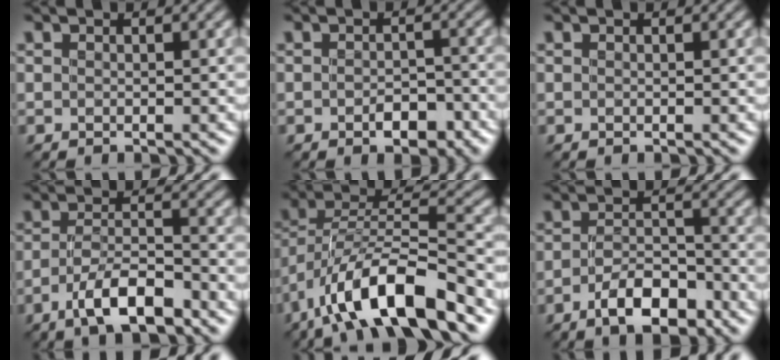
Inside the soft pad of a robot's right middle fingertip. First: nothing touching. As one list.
[{"total": 2.6, "force": [-1.3, 1.3, 1.7], "torque": [-0.026, 0.002, -0.020]}, {"total": 0.0}, {"total": 5.7, "force": [-3.6, 1.7, 4.1], "torque": [-0.076, 0.005, -0.067]}, {"total": 11.0, "force": [-6.8, 3.4, 7.9], "torque": [-0.134, 0.010, -0.133]}, {"total": 5.0, "force": [-2.9, 2.0, 3.5], "torque": [-0.060, 0.003, -0.052]}]